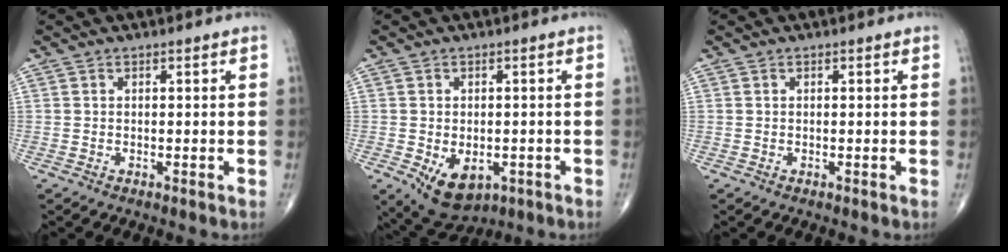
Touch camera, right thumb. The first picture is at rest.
{"total": 8.6, "force": [-2.9, 5.5, 5.9], "torque": [-0.076, 0.001, -0.030]}
{"total": 0.0}